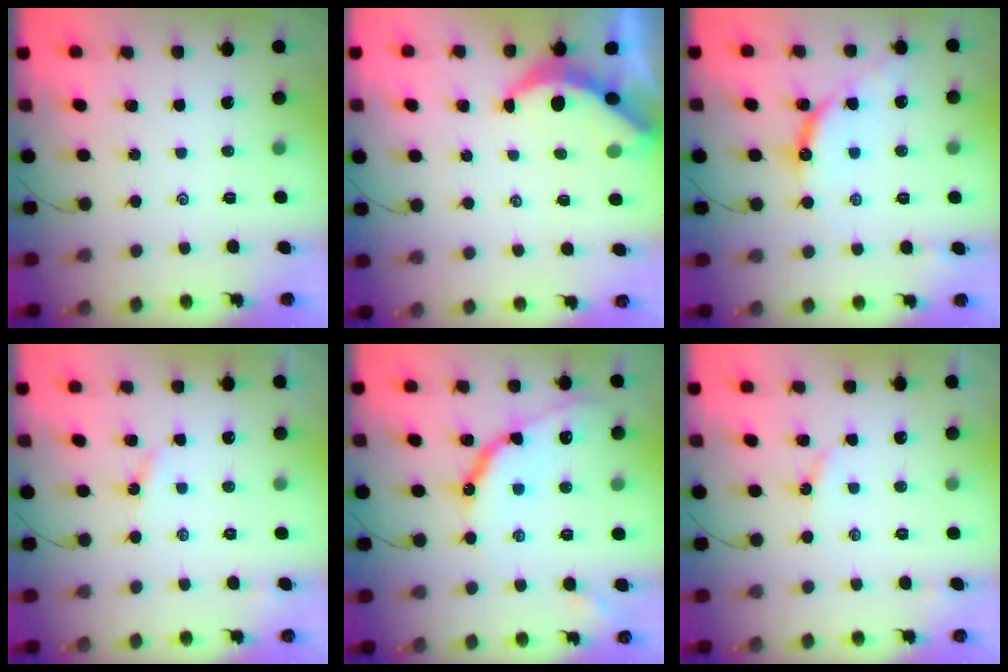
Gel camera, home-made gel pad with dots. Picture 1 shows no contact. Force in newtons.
{"total": 5.4, "press": 5.4, "slide": 0.4}
{"total": 9.7, "press": 9.7, "slide": 0.6}
{"total": 3.0, "press": 3.0, "slide": 0.4}
{"total": 12.7, "press": 12.7, "slide": 1.0}
{"total": 3.1, "press": 3.0, "slide": 0.4}